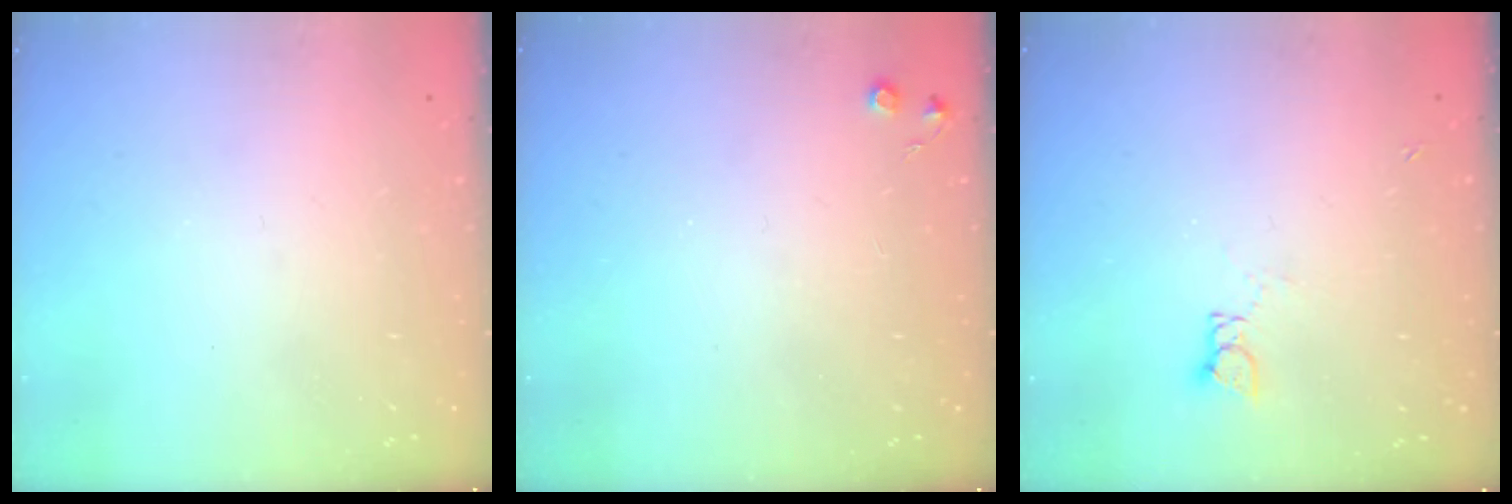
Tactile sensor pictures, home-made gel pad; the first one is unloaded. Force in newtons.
{"total": 4.3, "press": 4.2, "slide": 0.7}
{"total": 3.4, "press": 3.4, "slide": 0.3}